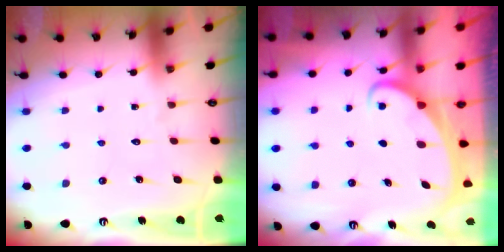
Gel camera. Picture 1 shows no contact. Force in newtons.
{"total": 2.4, "press": 2.4, "slide": 0.3}